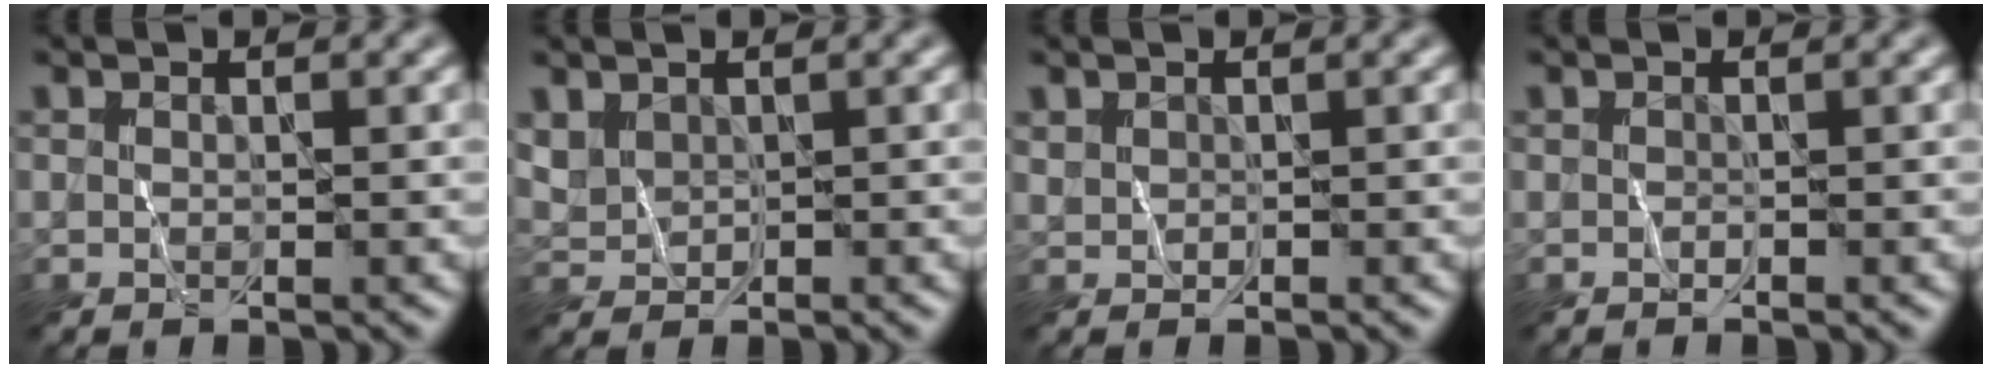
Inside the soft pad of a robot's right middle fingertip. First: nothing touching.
{"total": 1.5, "force": [0.9, 1.0, 0.5], "torque": [-0.018, 0.001, 0.025]}
{"total": 0.7, "force": [0.4, 0.5, 0.4], "torque": [-0.009, 0.001, 0.009]}
{"total": 0.0}